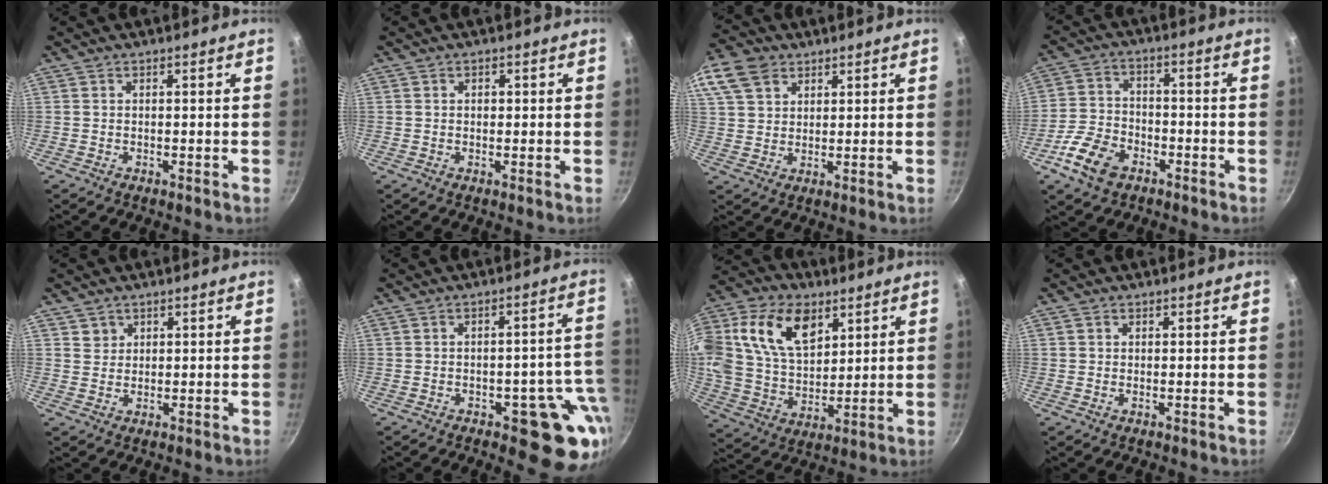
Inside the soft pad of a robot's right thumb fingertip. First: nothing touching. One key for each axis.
{"total": 0.9, "fx": 0.2, "fy": 0.8, "fz": 0.5, "tx": -0.003, "ty": 0.003, "tz": 0.003}
{"total": 12.7, "fx": 6.6, "fy": 9.0, "fz": 6.1, "tx": -0.128, "ty": 0.011, "tz": 0.125}
{"total": 9.9, "fx": -5.2, "fy": 6.4, "fz": 5.6, "tx": -0.098, "ty": 0.031, "tz": -0.105}
{"total": 2.3, "fx": 1.2, "fy": 1.9, "fz": 0.2, "tx": 0.016, "ty": 0.005, "tz": 0.020}
{"total": 13.0, "fx": -4.6, "fy": 6.5, "fz": 10.3, "tx": -0.044, "ty": 0.027, "tz": -0.052}
{"total": 22.5, "fx": 9.4, "fy": 14.6, "fz": 14.3, "tx": -0.274, "ty": -0.006, "tz": 0.172}
{"total": 0.7, "fx": 0.2, "fy": 0.5, "fz": 0.3, "tx": -0.005, "ty": 0.003, "tz": 0.002}